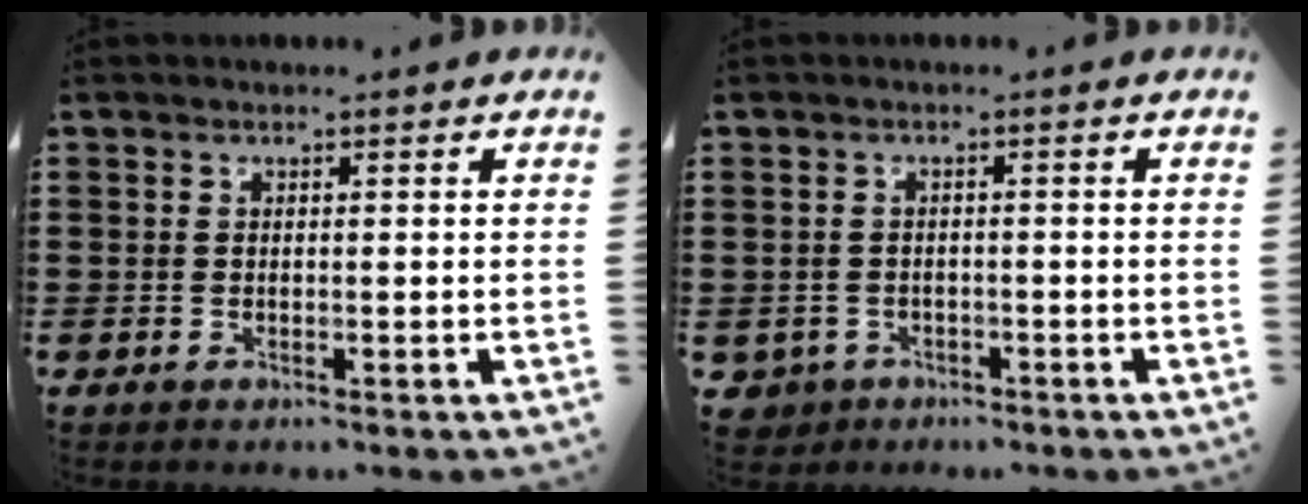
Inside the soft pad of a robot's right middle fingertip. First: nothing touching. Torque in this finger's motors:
{"motor_torque": [-0.25, -0.01, 0.03, -0.01]}